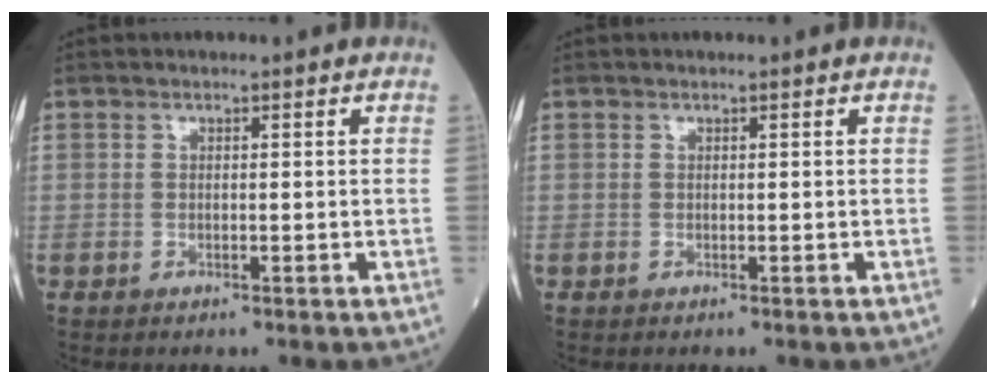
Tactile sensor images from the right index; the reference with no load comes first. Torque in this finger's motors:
{"motor_torque": [0.02, 0.02, 0.00, -0.01]}